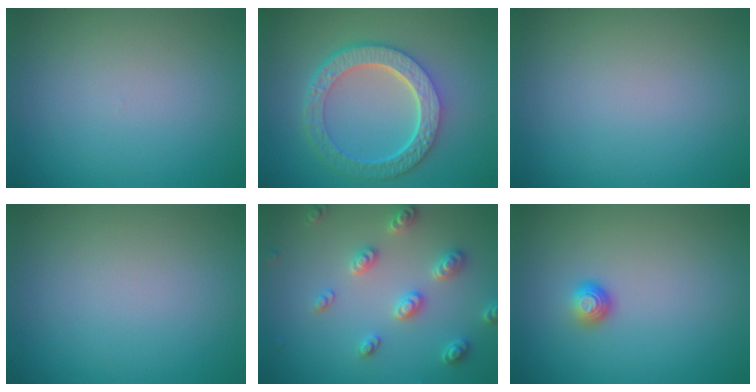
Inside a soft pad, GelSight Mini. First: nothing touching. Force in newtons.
{"total": 6.8, "press": 5.0, "slide": 4.6}
{"total": 0.0}
{"total": 0.0}
{"total": 3.2, "press": 3.0, "slide": 0.9}
{"total": 1.3, "press": 1.0, "slide": 0.9}